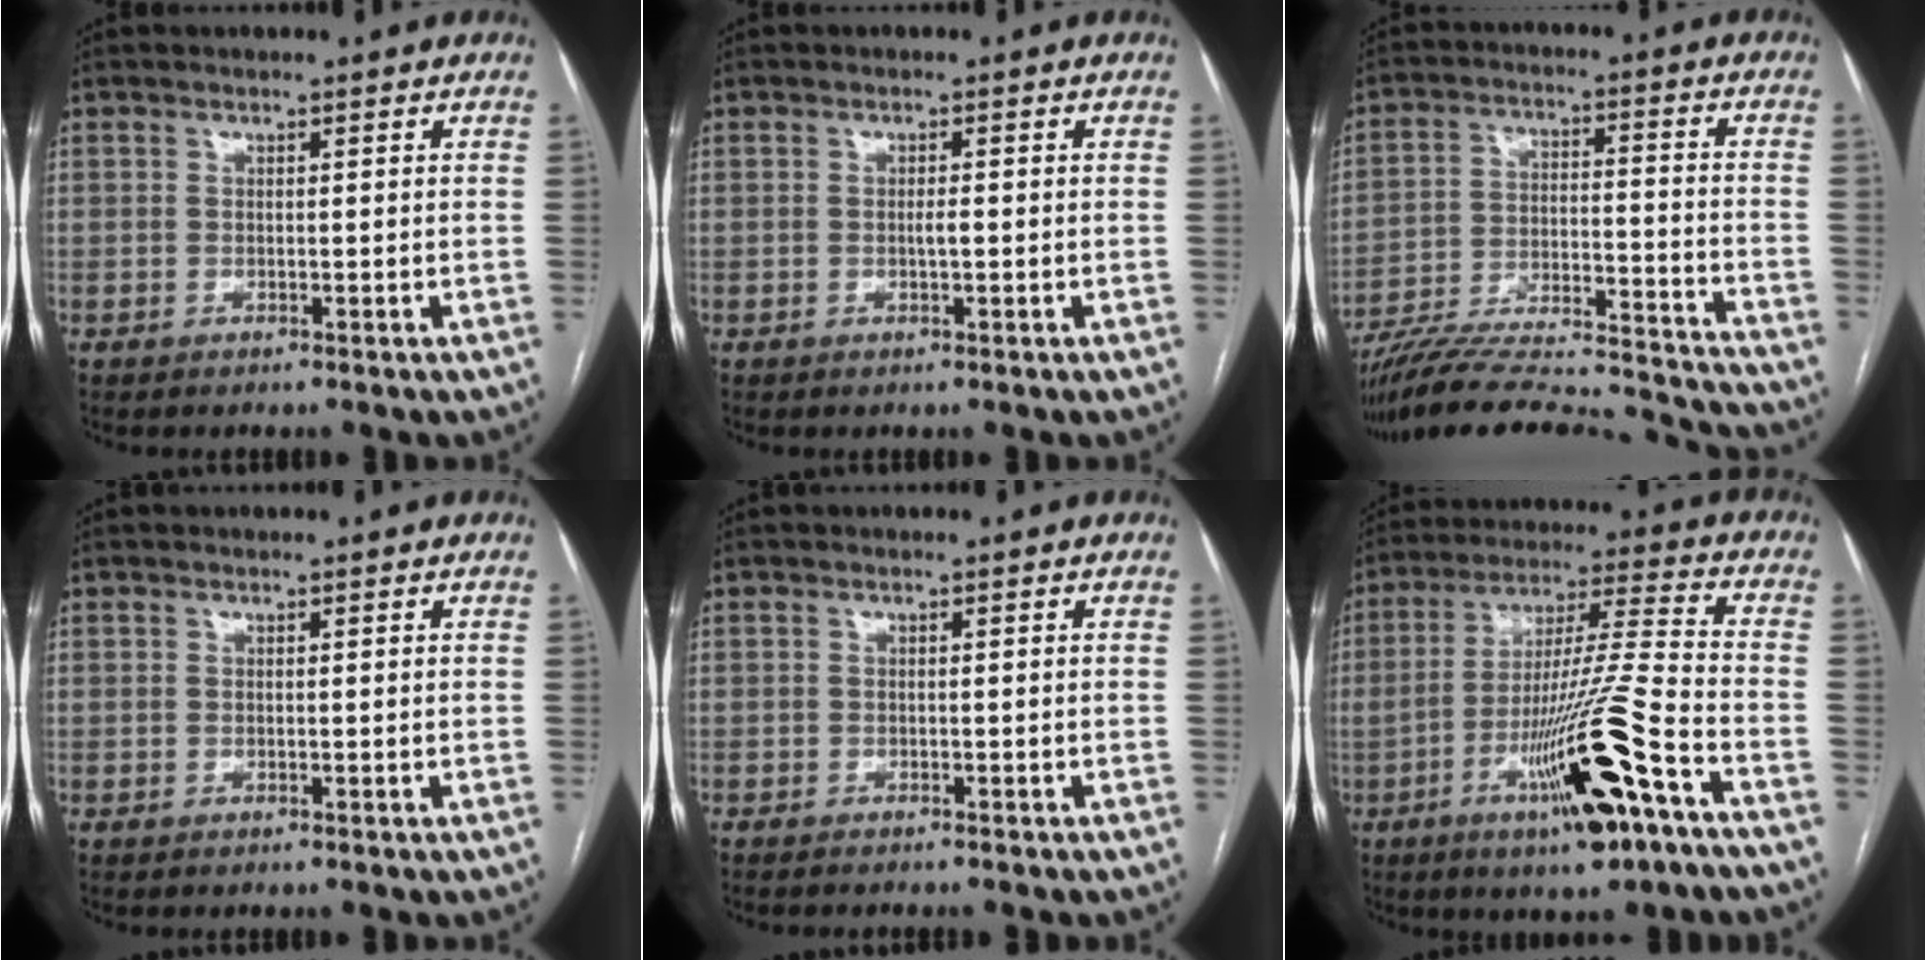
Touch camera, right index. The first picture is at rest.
{"total": 1.4, "force": [-0.3, 0.3, 1.3], "torque": [-0.024, 0.001, -0.005]}
{"total": 26.5, "force": [-24.6, 3.0, 9.5], "torque": [-0.136, -0.011, -0.360]}
{"total": 0.0}
{"total": 2.7, "force": [-2.5, 0.6, 0.9], "torque": [-0.010, -0.004, -0.029]}
{"total": 17.3, "force": [-8.0, 0.3, 15.4], "torque": [-0.281, -0.018, -0.135]}